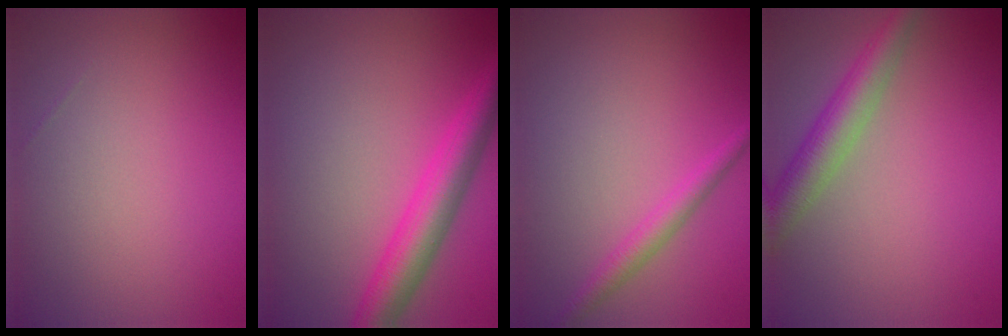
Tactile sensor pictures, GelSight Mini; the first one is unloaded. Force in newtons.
{"total": 5.2, "press": 5.2, "slide": 0.2}
{"total": 1.9, "press": 1.9, "slide": 0.0}
{"total": 4.1, "press": 4.1, "slide": 0.1}